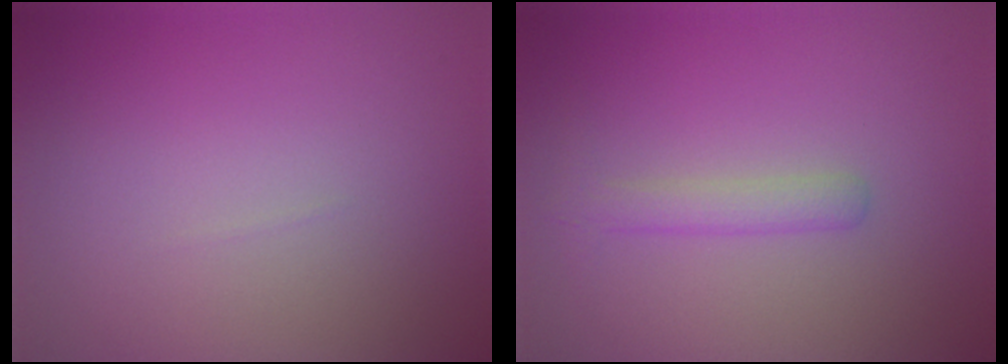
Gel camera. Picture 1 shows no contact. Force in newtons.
{"total": 1.8, "press": 1.8, "slide": 0.1}